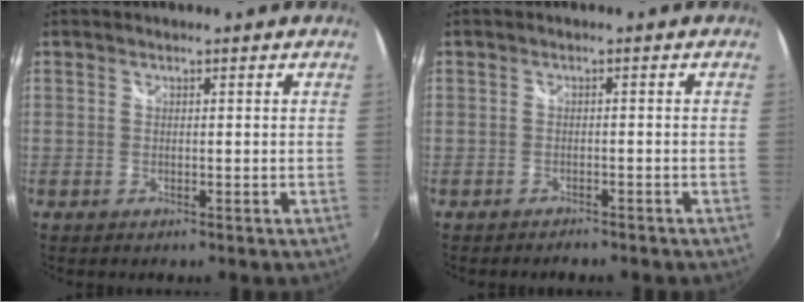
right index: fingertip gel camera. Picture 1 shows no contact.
{"total": 3.1, "force": [-2.8, 0.7, 1.1], "torque": [-0.028, -0.010, -0.040]}